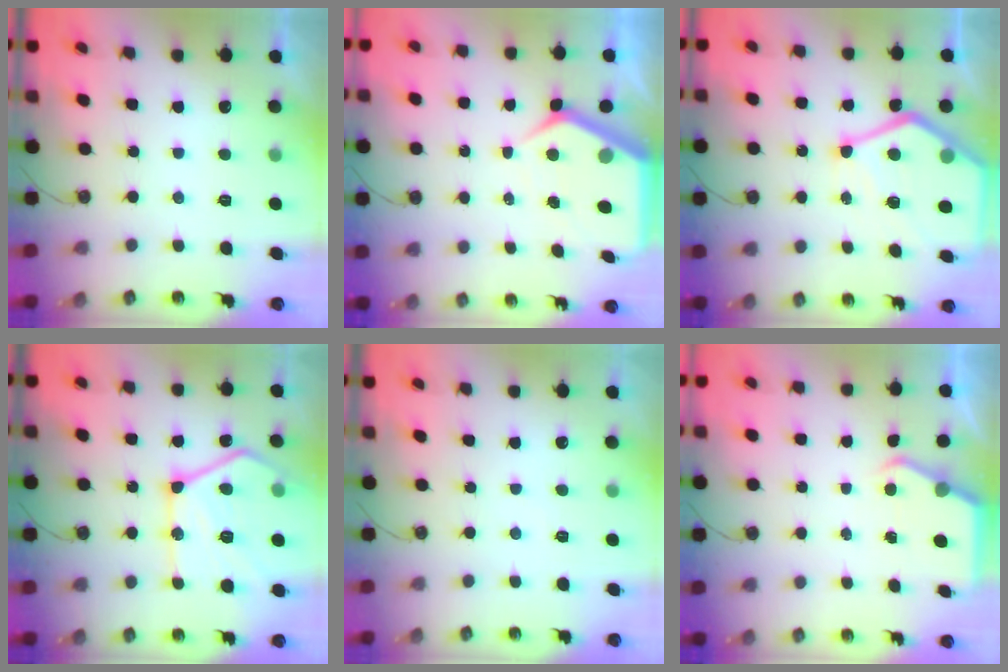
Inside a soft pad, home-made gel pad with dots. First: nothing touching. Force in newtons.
{"total": 8.7, "press": 8.6, "slide": 0.8}
{"total": 17.9, "press": 17.9, "slide": 1.6}
{"total": 24.1, "press": 24.0, "slide": 1.9}
{"total": 2.5, "press": 2.4, "slide": 0.4}
{"total": 4.1, "press": 4.1, "slide": 0.3}